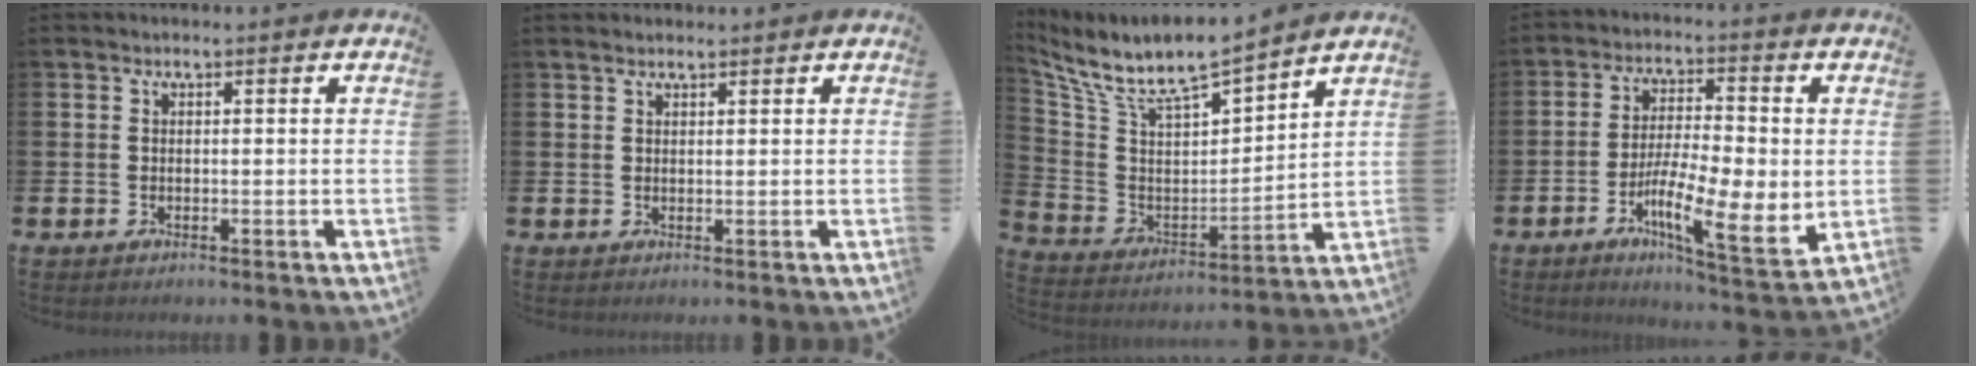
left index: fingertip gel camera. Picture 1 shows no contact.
{"total": 1.5, "force": [1.3, 0.4, 0.4], "torque": [0.001, -0.001, 0.022]}
{"total": 7.9, "force": [7.3, 1.2, 2.6], "torque": [-0.085, -0.062, 0.120]}
{"total": 9.2, "force": [-1.9, 2.0, 8.8], "torque": [-0.139, -0.027, -0.032]}